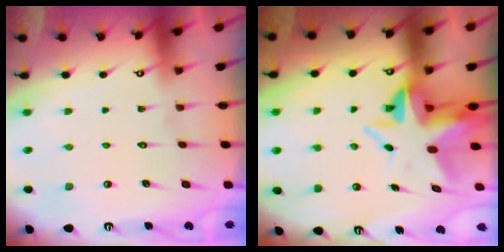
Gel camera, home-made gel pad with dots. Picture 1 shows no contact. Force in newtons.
{"total": 8.1, "press": 7.9, "slide": 1.8}